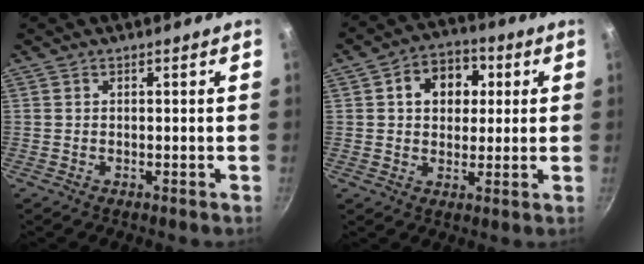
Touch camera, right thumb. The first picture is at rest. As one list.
[{"total": 10.3, "force": [2.5, 7.9, 6.1], "torque": [-0.053, 0.009, 0.027]}]